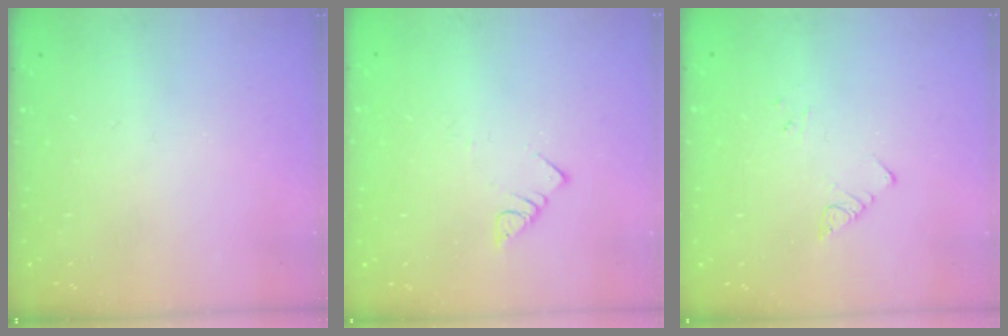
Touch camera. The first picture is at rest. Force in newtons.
{"total": 3.0, "press": 3.0, "slide": 0.1}
{"total": 4.0, "press": 3.9, "slide": 0.5}